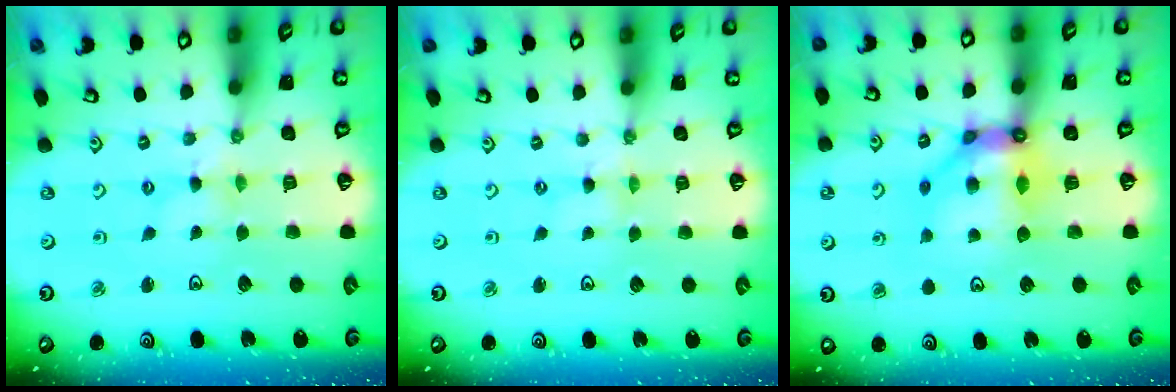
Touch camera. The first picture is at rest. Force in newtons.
{"total": 0.0}
{"total": 11.0, "press": 10.9, "slide": 1.4}